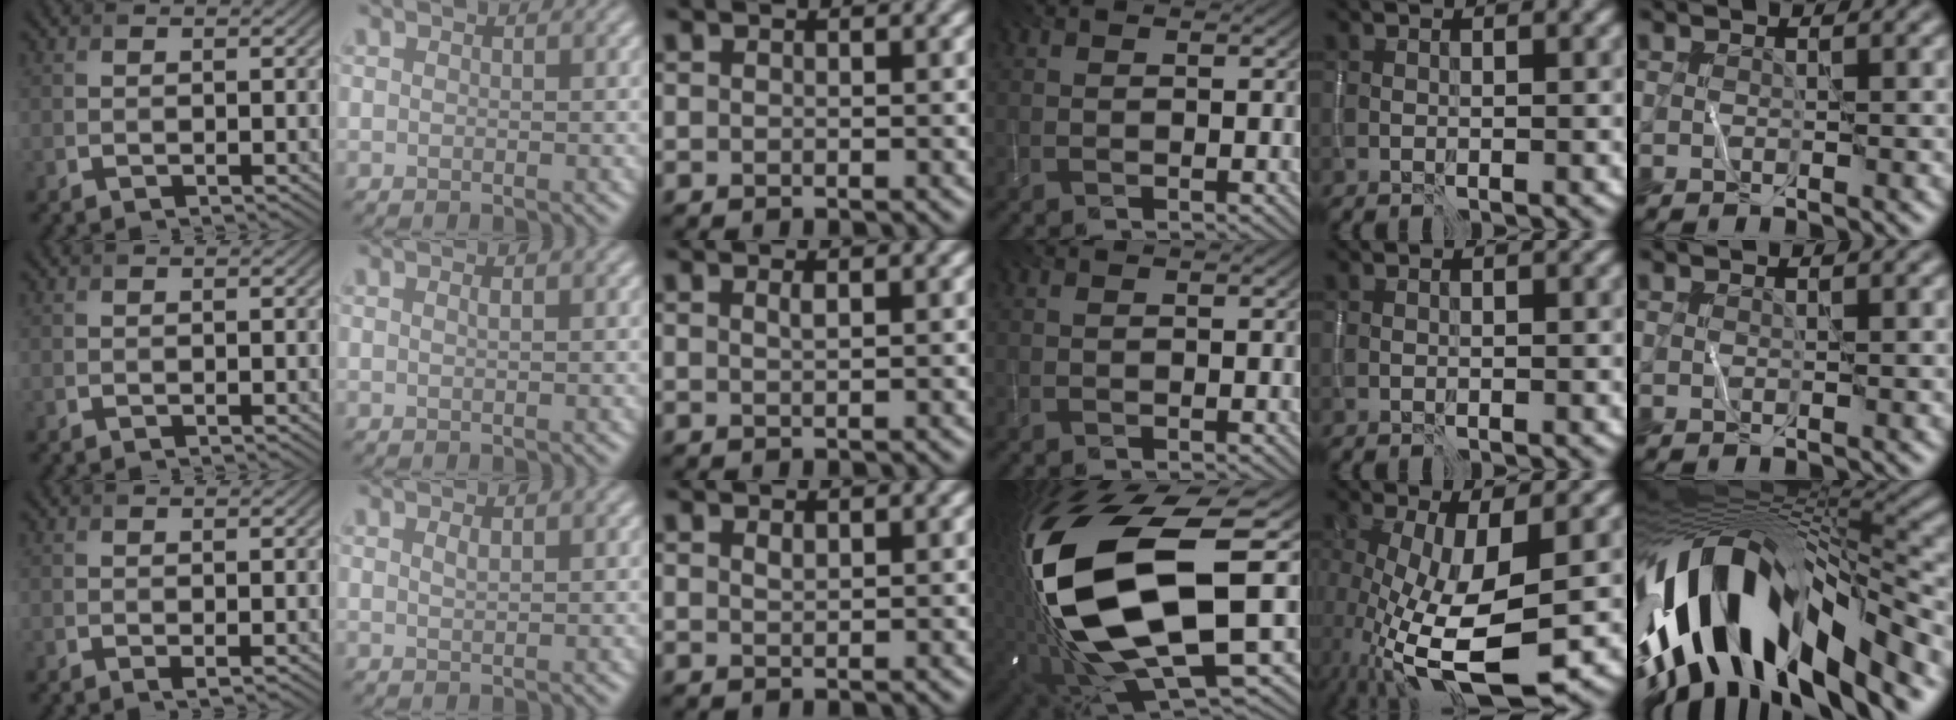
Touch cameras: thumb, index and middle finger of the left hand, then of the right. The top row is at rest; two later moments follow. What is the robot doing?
{"motion": "wipe", "object": "whiteboard"}